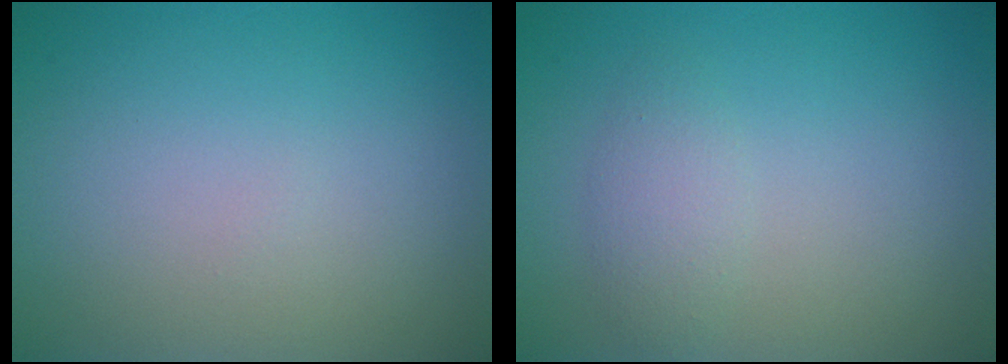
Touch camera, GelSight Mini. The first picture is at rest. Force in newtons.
{"total": 1.8, "press": 1.8, "slide": 0.2}